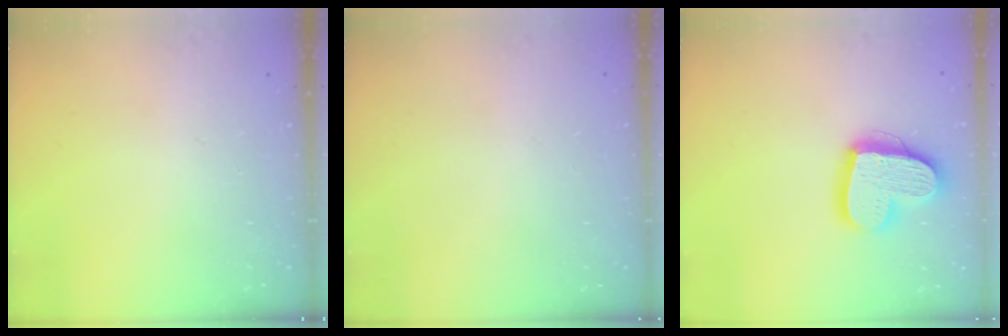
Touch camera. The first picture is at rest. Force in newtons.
{"total": 0.0}
{"total": 18.1, "press": 18.0, "slide": 1.8}